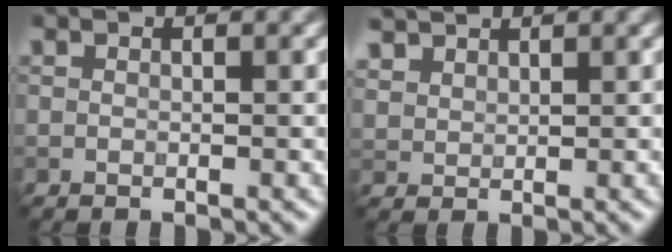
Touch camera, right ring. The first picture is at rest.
{"total": 2.3, "force": [2.0, 1.0, 0.5], "torque": [-0.023, 0.003, 0.048]}